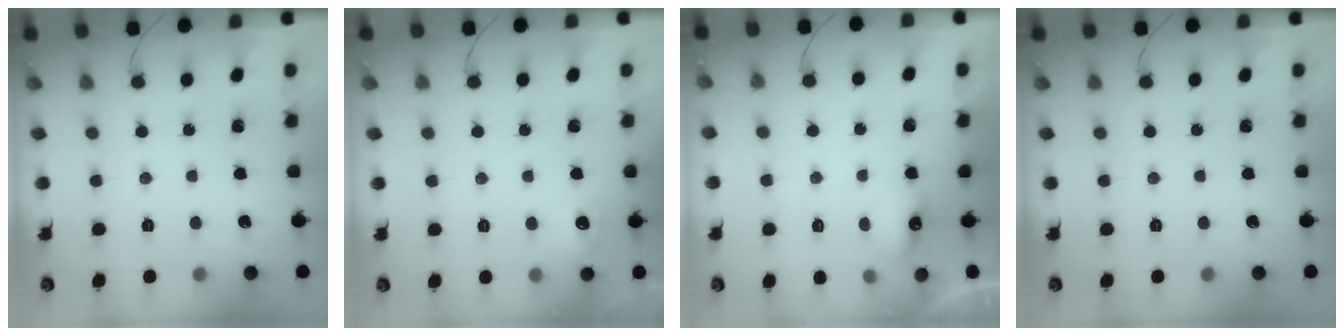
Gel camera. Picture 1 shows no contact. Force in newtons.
{"total": 12.3, "press": 5.1, "slide": 11.2}
{"total": 5.3, "press": 5.2, "slide": 1.1}
{"total": 0.0}